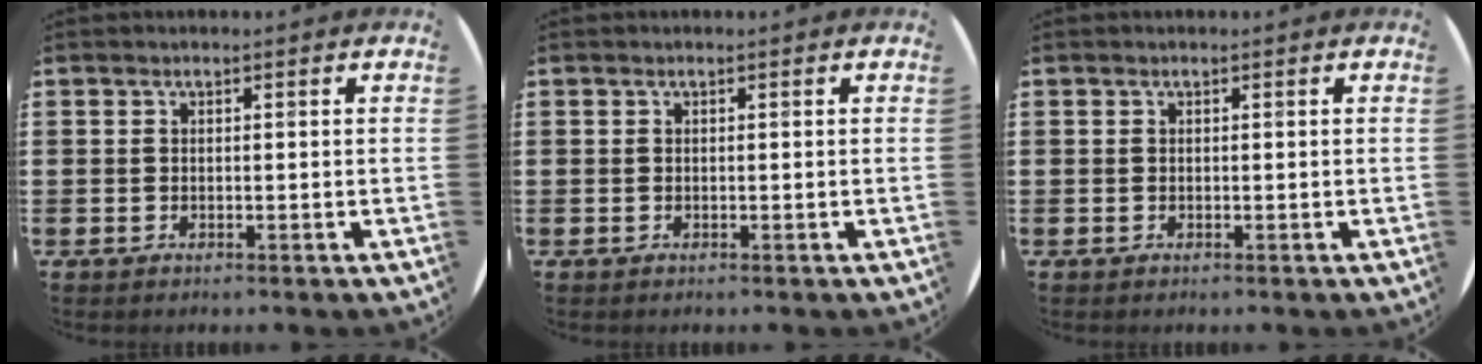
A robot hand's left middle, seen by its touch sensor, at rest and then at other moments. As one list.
[{"total": 0.0}, {"total": 0.0}]